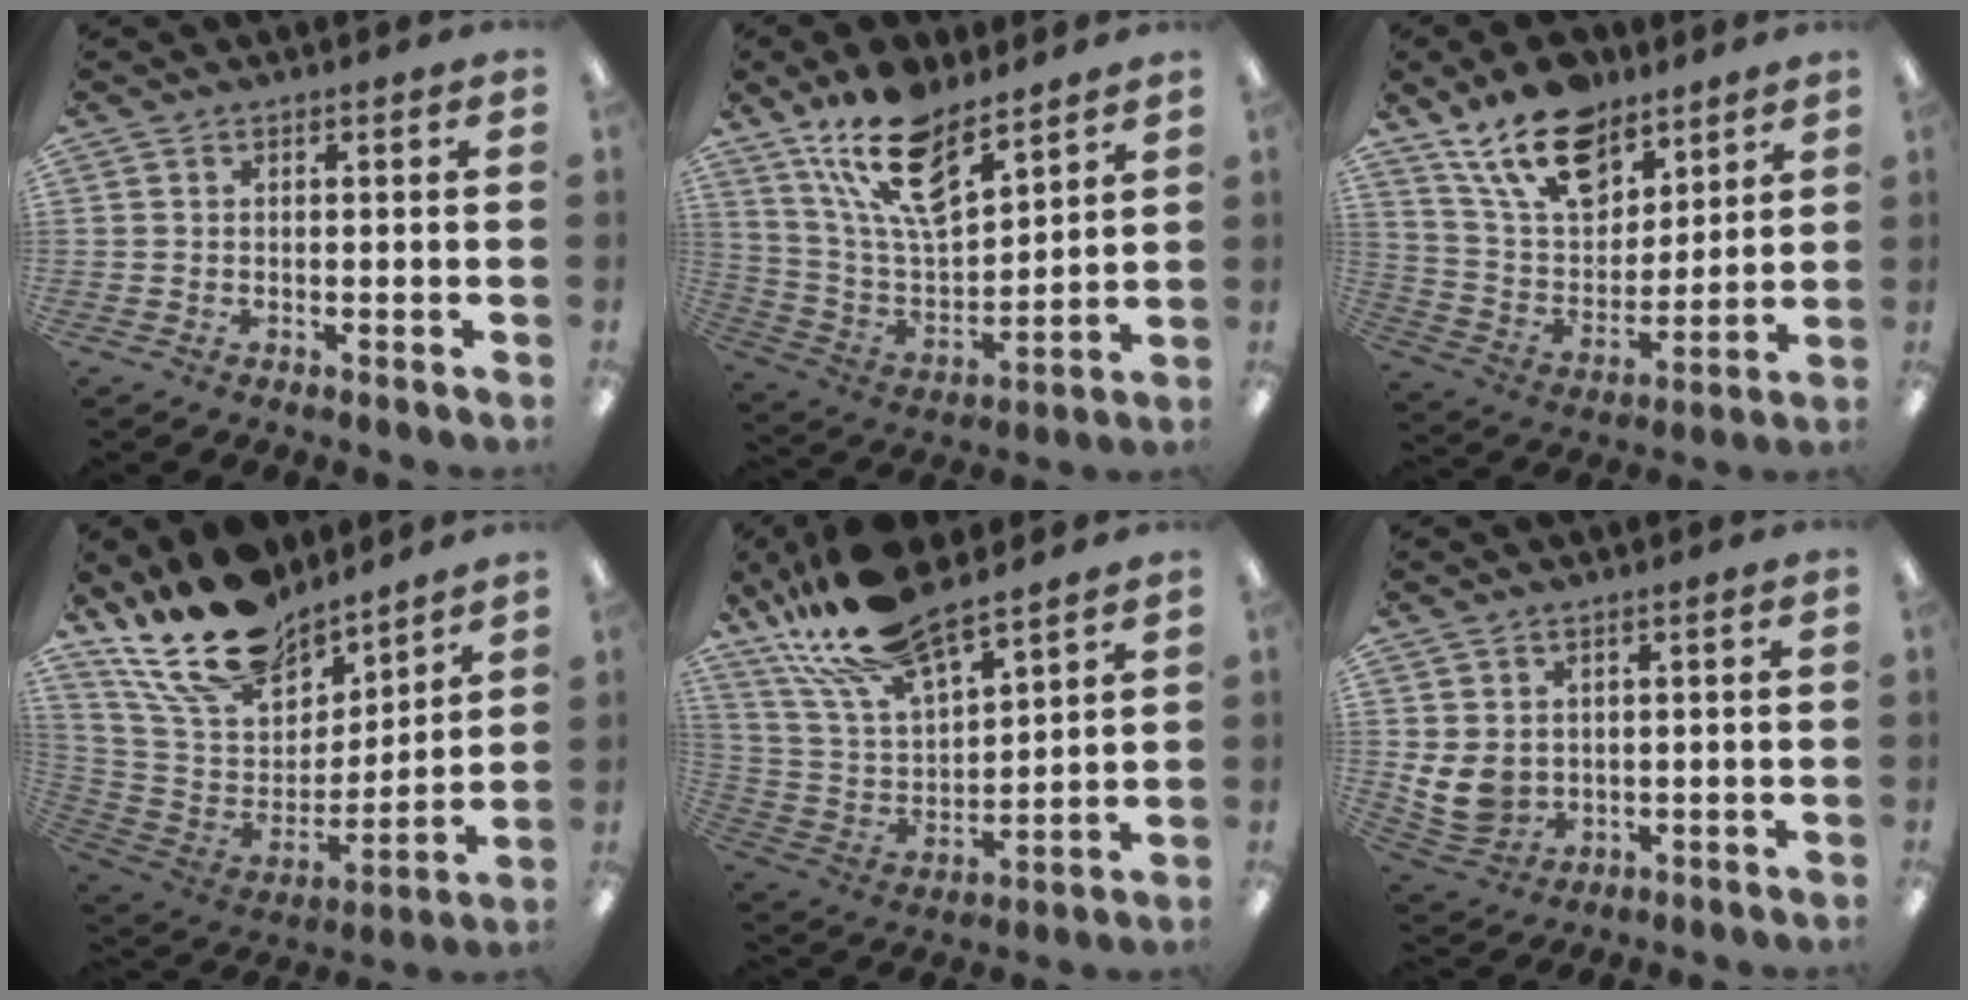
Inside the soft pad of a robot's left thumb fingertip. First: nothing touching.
{"total": 18.6, "force": [13.2, 7.7, 10.5], "torque": [-0.200, -0.068, 0.235]}
{"total": 17.8, "force": [12.7, 9.4, 8.3], "torque": [-0.150, -0.065, 0.230]}
{"total": 21.7, "force": [17.3, 9.8, 8.7], "torque": [-0.181, -0.112, 0.315]}
{"total": 19.4, "force": [15.7, 6.3, 9.5], "torque": [-0.212, -0.078, 0.285]}
{"total": 6.9, "force": [1.6, 5.5, 3.8], "torque": [-0.093, -0.008, 0.034]}